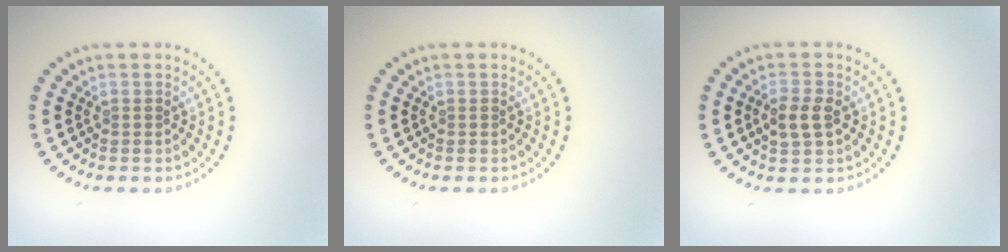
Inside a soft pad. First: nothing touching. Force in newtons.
{"total": 0.0}
{"total": 2.7, "press": 2.6, "slide": 0.3}